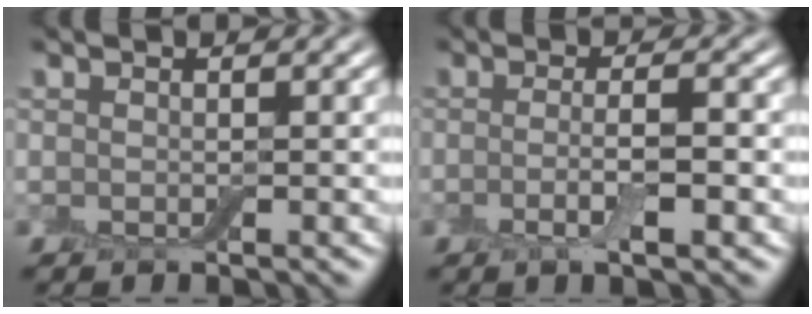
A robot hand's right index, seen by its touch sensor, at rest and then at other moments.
{"total": 3.3, "force": [-0.8, 0.6, 3.1], "torque": [-0.058, -0.003, -0.016]}